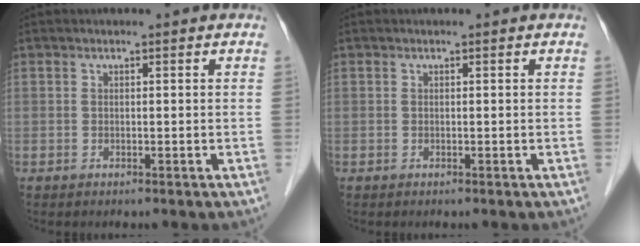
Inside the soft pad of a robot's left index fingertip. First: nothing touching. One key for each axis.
{"total": 0.0}